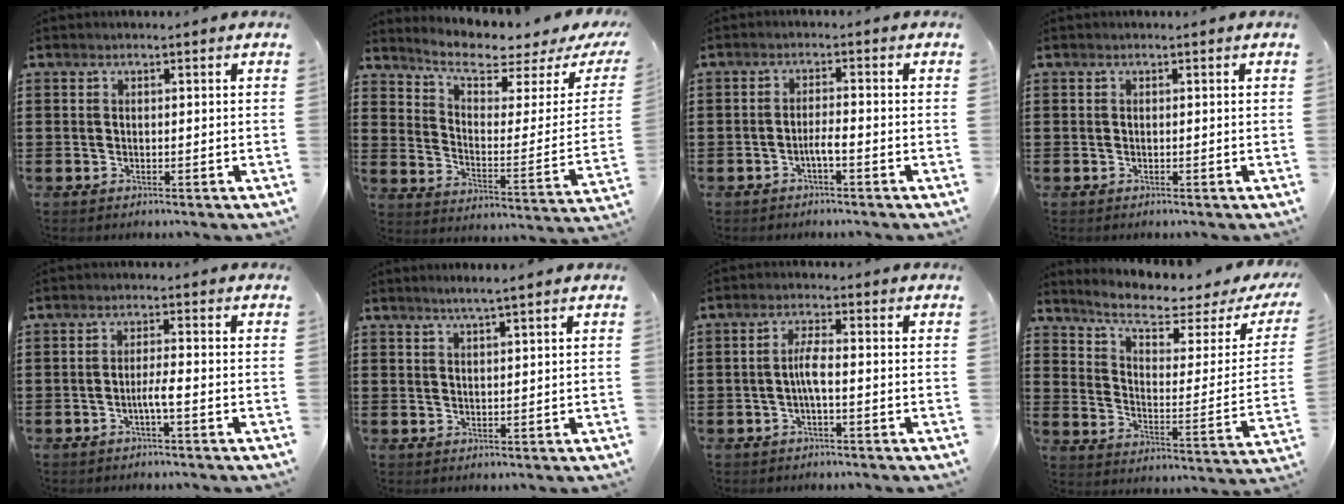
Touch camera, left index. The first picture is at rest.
{"total": 5.2, "force": [4.1, 1.1, 3.0], "torque": [-0.074, -0.034, 0.062]}
{"total": 2.0, "force": [-1.1, 0.2, 1.7], "torque": [-0.032, 0.003, -0.021]}
{"total": 0.0}
{"total": 2.5, "force": [-1.1, 0.1, 2.3], "torque": [-0.049, -0.001, -0.024]}
{"total": 2.3, "force": [1.9, -0.2, 1.3], "torque": [-0.028, 0.000, 0.034]}
{"total": 3.4, "force": [-0.7, 0.5, 3.3], "torque": [-0.069, -0.001, -0.017]}
{"total": 5.9, "force": [4.4, 1.2, 3.8], "torque": [-0.088, -0.029, 0.067]}